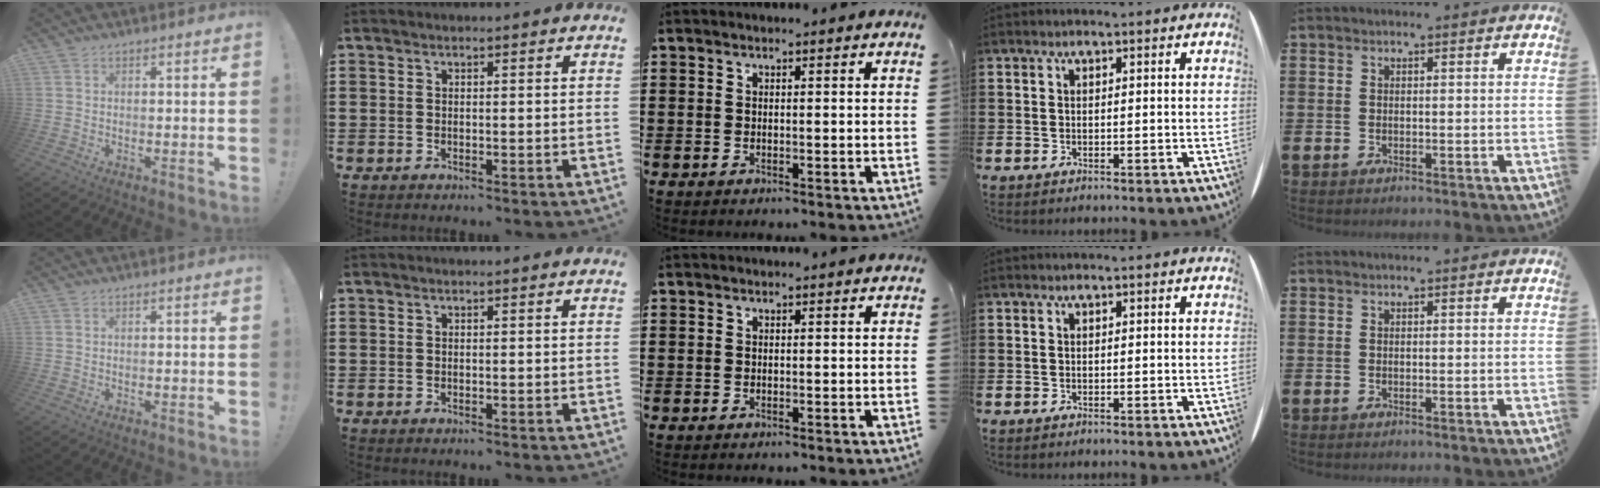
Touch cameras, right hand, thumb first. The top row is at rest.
{}